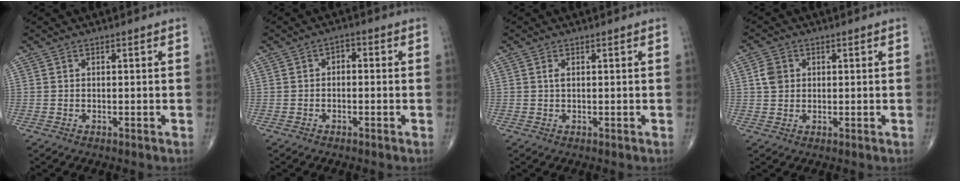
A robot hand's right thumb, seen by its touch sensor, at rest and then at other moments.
{"total": 2.1, "force": [-0.2, 1.4, 1.6], "torque": [-0.013, 0.013, -0.013]}
{"total": 0.7, "force": [0.2, 0.3, 0.6], "torque": [-0.016, 0.003, 0.005]}
{"total": 3.4, "force": [0.7, 2.8, 1.7], "torque": [-0.023, 0.002, 0.012]}